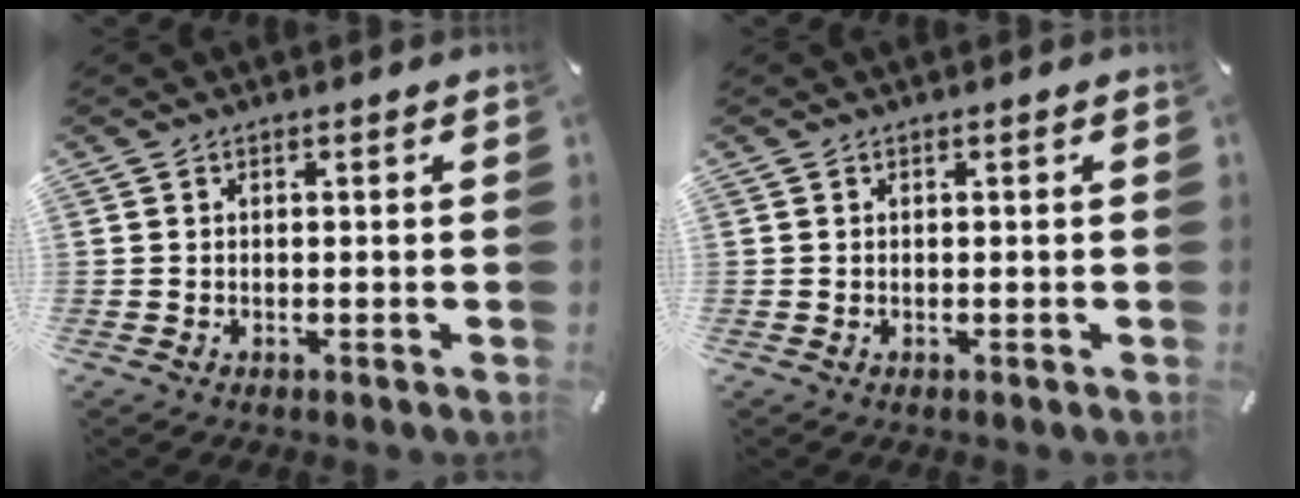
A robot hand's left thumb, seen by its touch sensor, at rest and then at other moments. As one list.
[{"total": 0.0}]